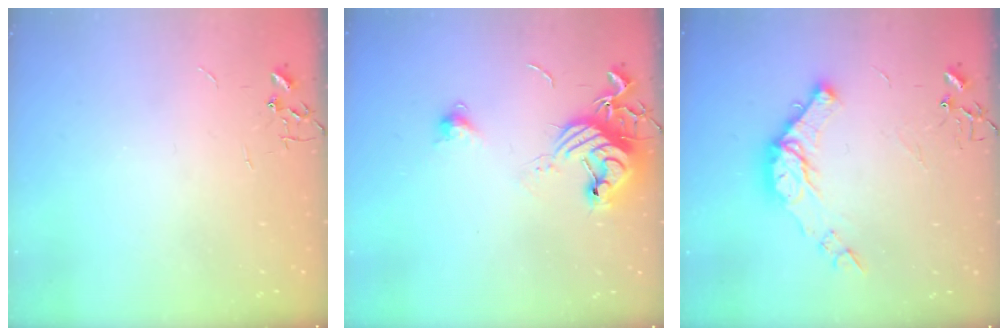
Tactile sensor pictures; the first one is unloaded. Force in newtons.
{"total": 12.8, "press": 12.8, "slide": 0.8}
{"total": 13.5, "press": 13.5, "slide": 1.2}